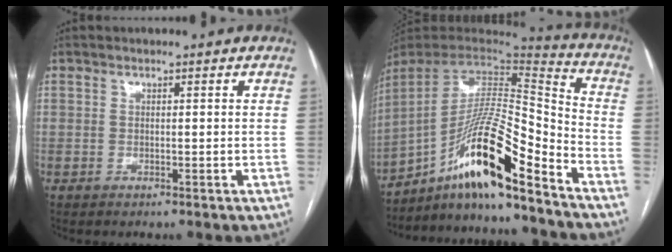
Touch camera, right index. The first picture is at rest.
{"total": 18.2, "force": [-12.5, 1.0, 13.2], "torque": [-0.243, 0.011, -0.220]}